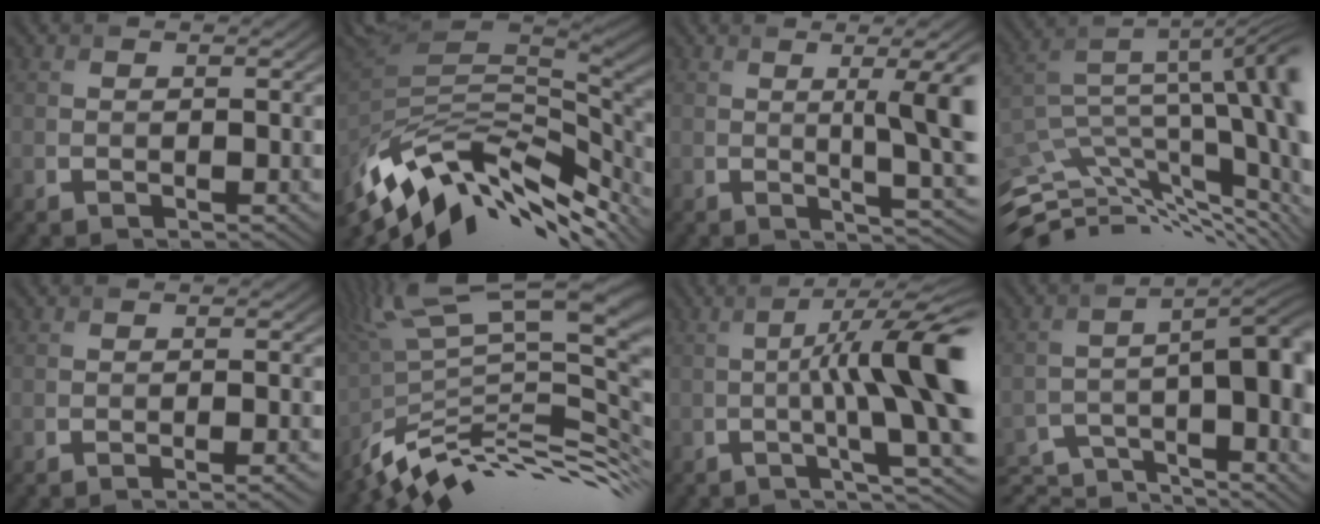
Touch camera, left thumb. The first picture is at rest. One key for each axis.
{"total": 13.6, "fx": -7.0, "fy": 5.5, "fz": 10.2, "tx": -0.208, "ty": -0.013, "tz": -0.128}
{"total": 8.8, "fx": 0.7, "fy": 1.9, "fz": 8.5, "tx": -0.109, "ty": 0.015, "tz": 0.020}
{"total": 13.9, "fx": -2.9, "fy": 6.2, "fz": 12.0, "tx": -0.215, "ty": -0.016, "tz": -0.027}
{"total": 2.1, "fx": -1.2, "fy": 0.5, "fz": 1.7, "tx": -0.015, "ty": 0.006, "tz": -0.025}
{"total": 13.1, "fx": -2.6, "fy": 3.6, "fz": 12.3, "tx": -0.204, "ty": 0.020, "tz": -0.043}
{"total": 12.6, "fx": -0.4, "fy": 1.8, "fz": 12.5, "tx": -0.166, "ty": 0.003, "tz": 0.004}
{"total": 11.1, "fx": -7.3, "fy": 3.0, "fz": 7.8, "tx": -0.126, "ty": -0.011, "tz": -0.106}